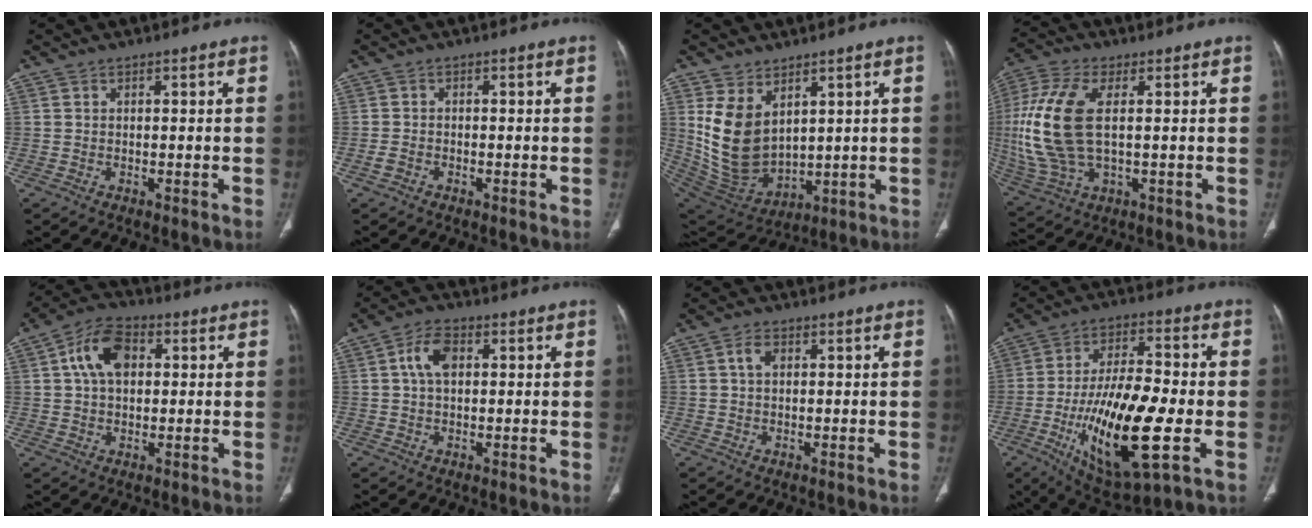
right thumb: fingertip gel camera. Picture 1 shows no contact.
{"total": 1.6, "force": [-0.9, 1.1, 0.8], "torque": [-0.017, 0.004, -0.018]}
{"total": 13.6, "force": [4.1, 8.8, 9.6], "torque": [-0.163, -0.027, 0.112]}
{"total": 17.4, "force": [1.3, 8.7, 15.0], "torque": [-0.359, -0.001, 0.030]}
{"total": 9.6, "force": [2.2, 6.2, 7.0], "torque": [-0.117, 0.016, 0.033]}
{"total": 5.7, "force": [1.2, 3.5, 4.3], "torque": [-0.081, 0.011, 0.019]}
{"total": 2.6, "force": [0.7, 1.6, 1.9], "torque": [-0.034, 0.007, 0.011]}
{"total": 22.0, "force": [-5.4, 7.1, 20.1], "torque": [-0.364, 0.003, -0.079]}